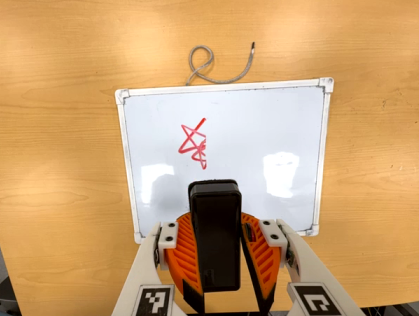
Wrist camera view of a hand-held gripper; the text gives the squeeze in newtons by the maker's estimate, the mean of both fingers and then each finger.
{"total": 11.3, "left": 10.2, "right": 12.3}